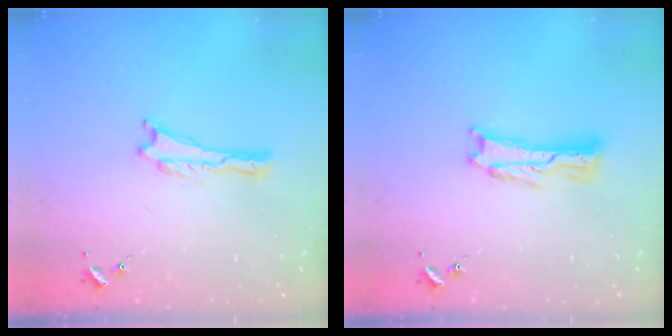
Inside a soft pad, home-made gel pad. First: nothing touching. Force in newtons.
{"total": 2.8, "press": 2.7, "slide": 0.4}